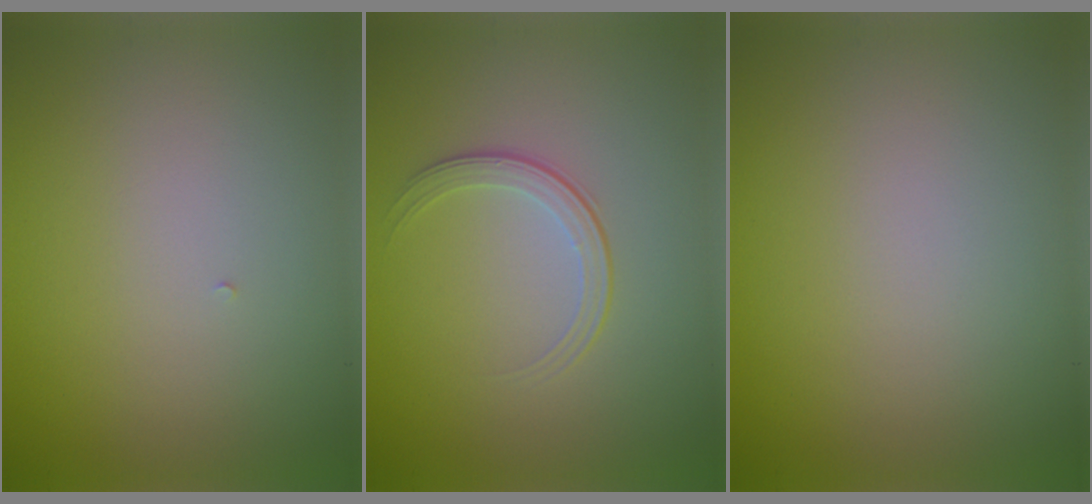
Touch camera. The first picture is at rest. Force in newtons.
{"total": 1.9, "press": 1.3, "slide": 1.5}
{"total": 0.0}